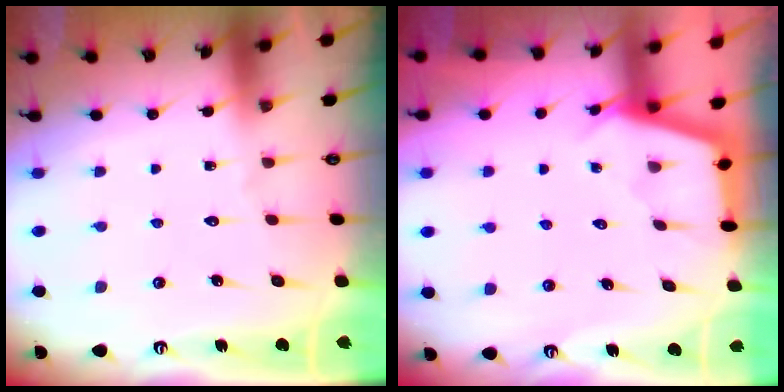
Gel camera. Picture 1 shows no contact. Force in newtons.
{"total": 2.9, "press": 2.9, "slide": 0.3}